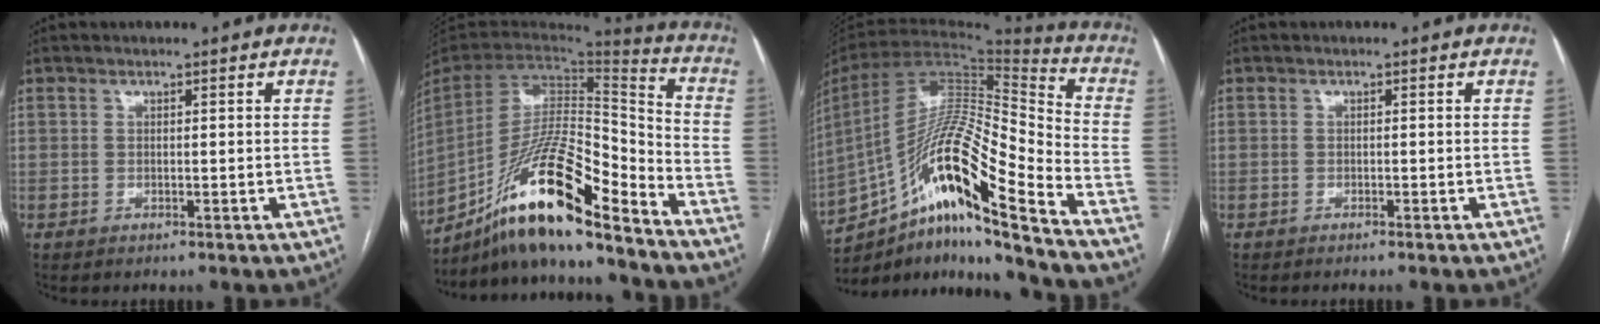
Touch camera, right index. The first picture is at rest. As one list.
[{"total": 20.6, "force": [-15.6, 1.8, 13.3], "torque": [-0.262, -0.002, -0.285]}, {"total": 21.6, "force": [-14.2, 1.2, 16.3], "torque": [-0.305, 0.007, -0.257]}, {"total": 1.2, "force": [-1.1, -0.2, 0.5], "torque": [-0.005, 0.000, -0.014]}]